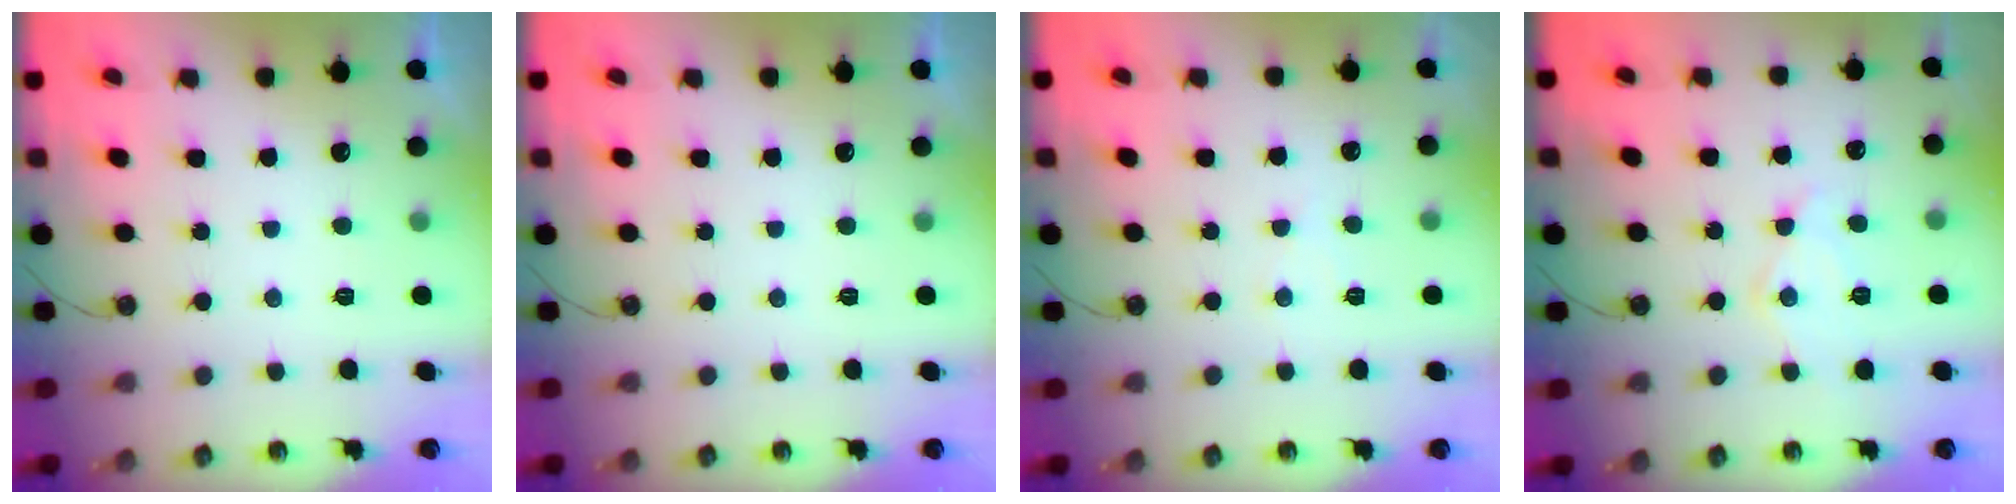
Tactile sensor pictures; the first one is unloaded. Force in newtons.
{"total": 0.0}
{"total": 5.5, "press": 5.5, "slide": 0.9}
{"total": 10.8, "press": 10.7, "slide": 0.9}